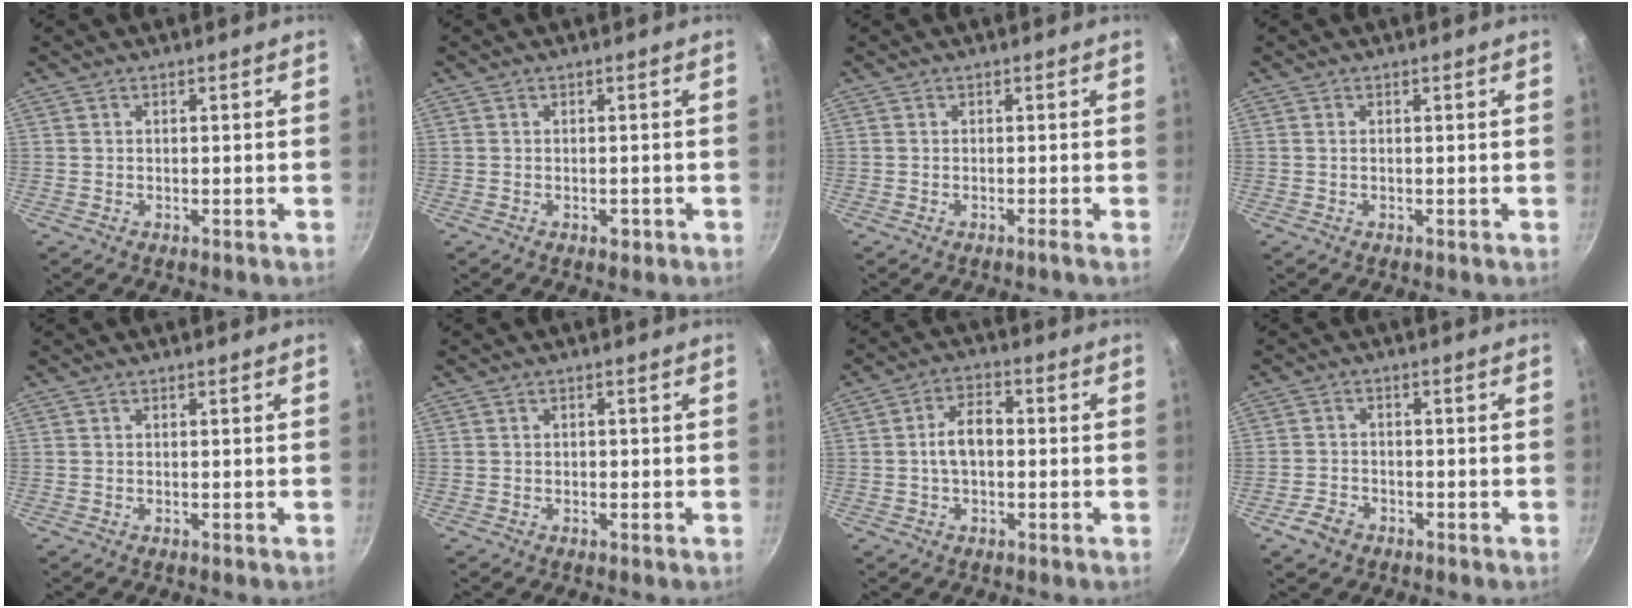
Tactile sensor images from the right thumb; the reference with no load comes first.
{"total": 1.6, "force": [-0.7, 1.0, 1.0], "torque": [-0.011, 0.006, -0.007]}
{"total": 0.7, "force": [-0.4, -0.2, 0.5], "torque": [-0.015, 0.002, -0.009]}
{"total": 0.0}
{"total": 0.0}
{"total": 0.7, "force": [-0.1, 0.5, 0.4], "torque": [-0.004, 0.003, -0.001]}
{"total": 6.2, "force": [-0.3, 3.7, 4.9], "torque": [-0.074, 0.023, -0.011]}
{"total": 4.0, "force": [-2.5, 2.7, 1.6], "torque": [-0.028, 0.025, -0.045]}